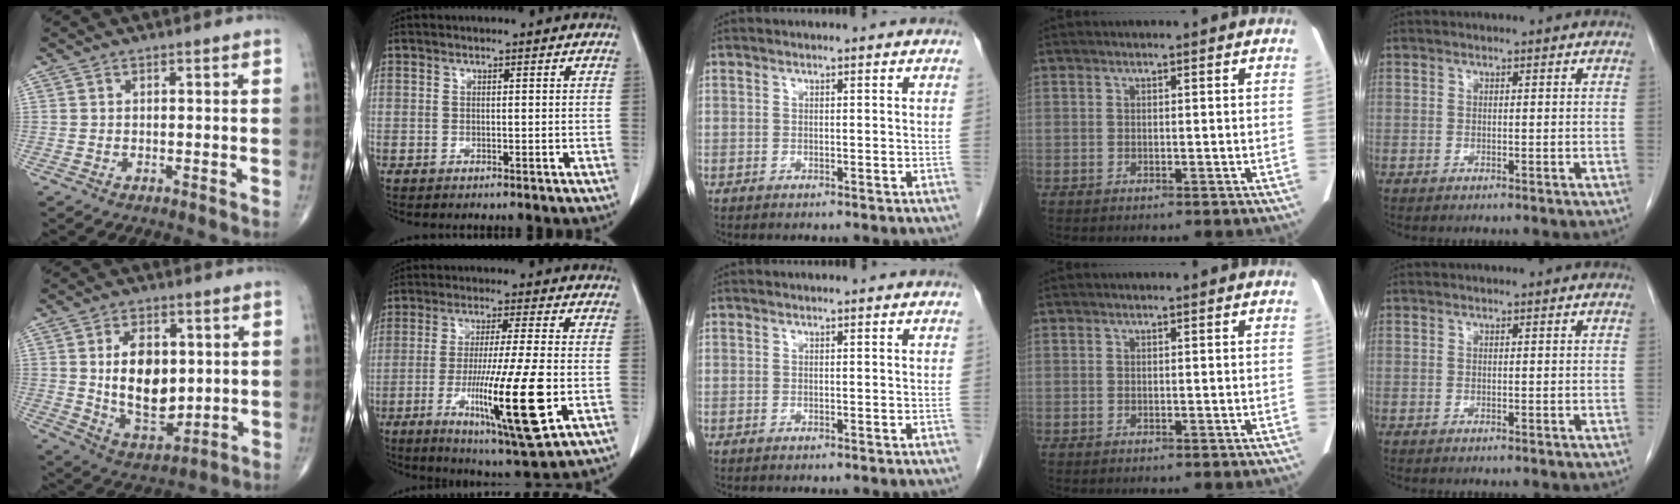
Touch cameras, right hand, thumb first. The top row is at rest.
{"thumb": {"total": 14.2, "force": [1.6, 8.7, 11.1], "torque": [-0.150, -0.019, 0.040]}, "index": {"total": 15.4, "force": [-4.4, 0.1, 14.8], "torque": [-0.266, -0.035, -0.071]}}